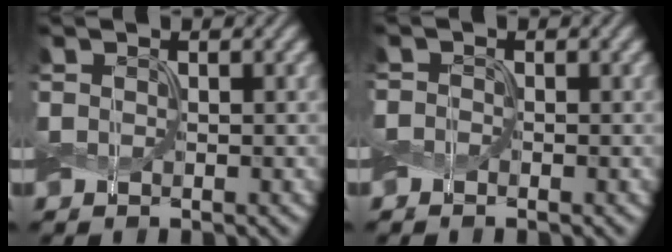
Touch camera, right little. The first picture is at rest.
{"total": 0.6, "force": [-0.5, 0.4, 0.0], "torque": [0.006, 0.002, -0.013]}